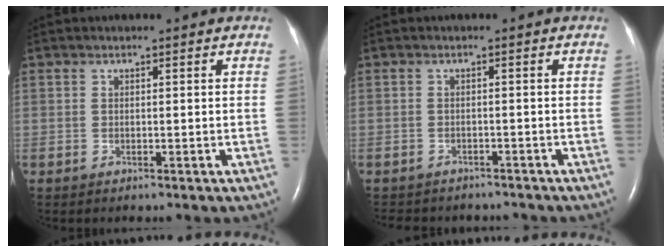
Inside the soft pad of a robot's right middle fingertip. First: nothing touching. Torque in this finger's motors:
{"motor_torque": [0.11, -0.08, 0.00, 0.03]}